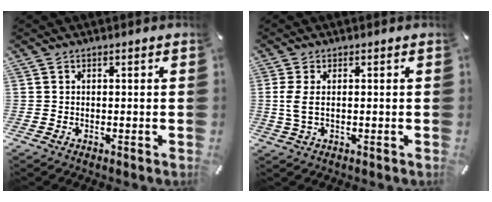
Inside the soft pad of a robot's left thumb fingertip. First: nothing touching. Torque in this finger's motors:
{"motor_torque": [0.64, 0.62, 0.08, -0.03, 0.07]}